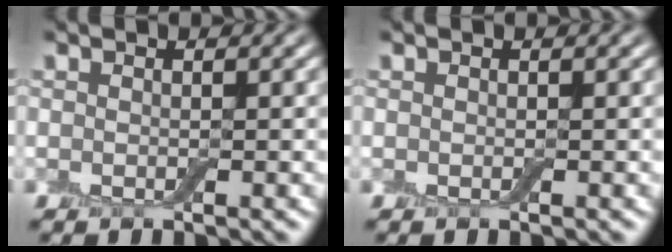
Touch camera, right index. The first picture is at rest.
{"total": 0.0}